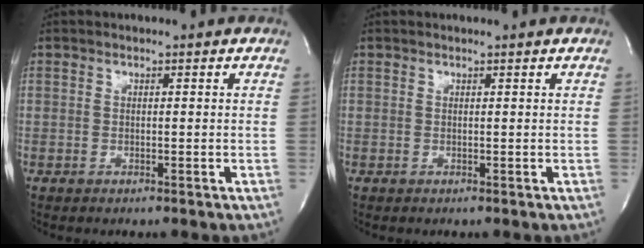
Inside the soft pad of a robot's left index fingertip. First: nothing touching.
{"total": 0.0}